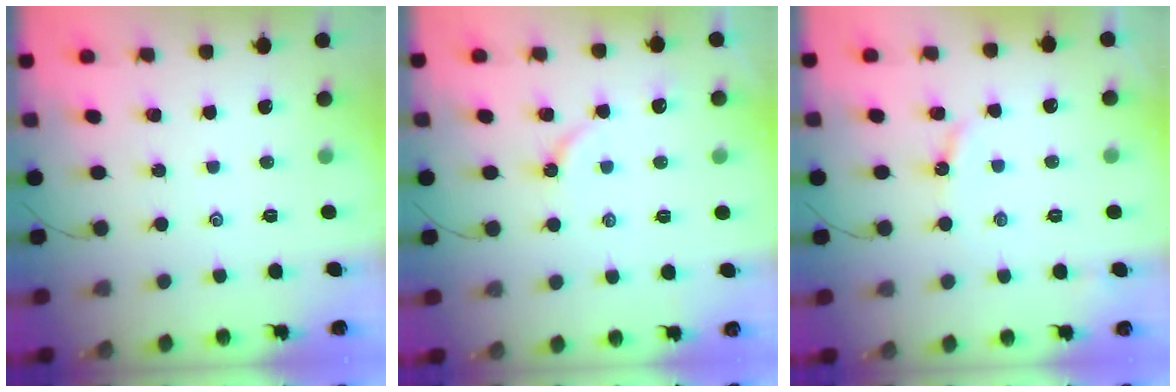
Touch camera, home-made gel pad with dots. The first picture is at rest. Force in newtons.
{"total": 5.1, "press": 5.1, "slide": 0.6}
{"total": 3.4, "press": 3.4, "slide": 0.0}